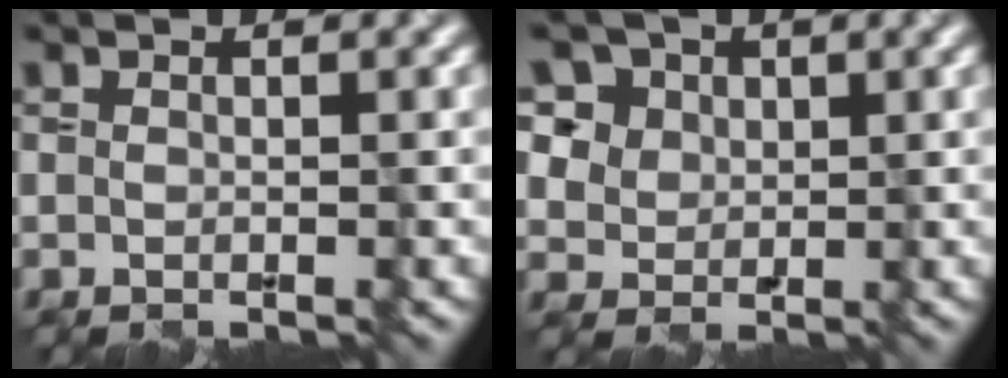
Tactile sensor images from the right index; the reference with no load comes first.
{"total": 9.8, "force": [5.3, 7.2, 4.1], "torque": [-0.101, 0.020, 0.078]}